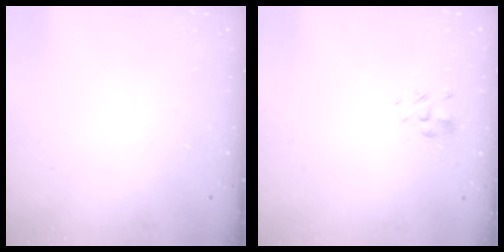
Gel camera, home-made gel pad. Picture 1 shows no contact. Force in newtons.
{"total": 1.3, "press": 1.2, "slide": 0.6}